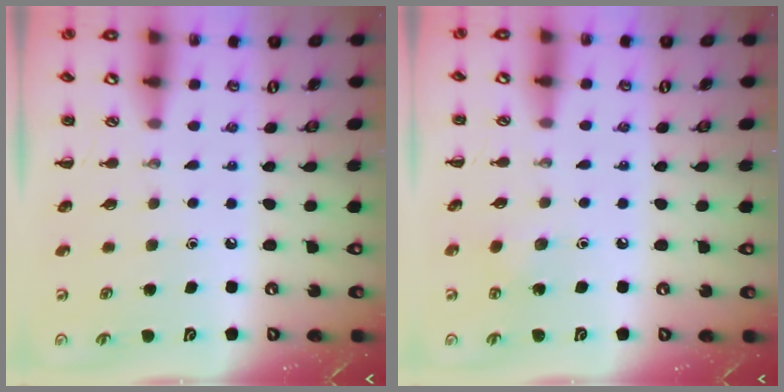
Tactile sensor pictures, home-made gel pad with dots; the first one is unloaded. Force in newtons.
{"total": 3.0, "press": 2.9, "slide": 0.8}